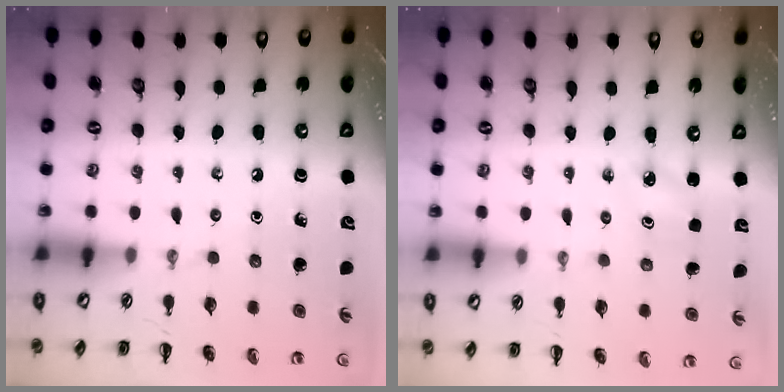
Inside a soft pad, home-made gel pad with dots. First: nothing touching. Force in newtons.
{"total": 1.9, "press": 1.9, "slide": 0.4}